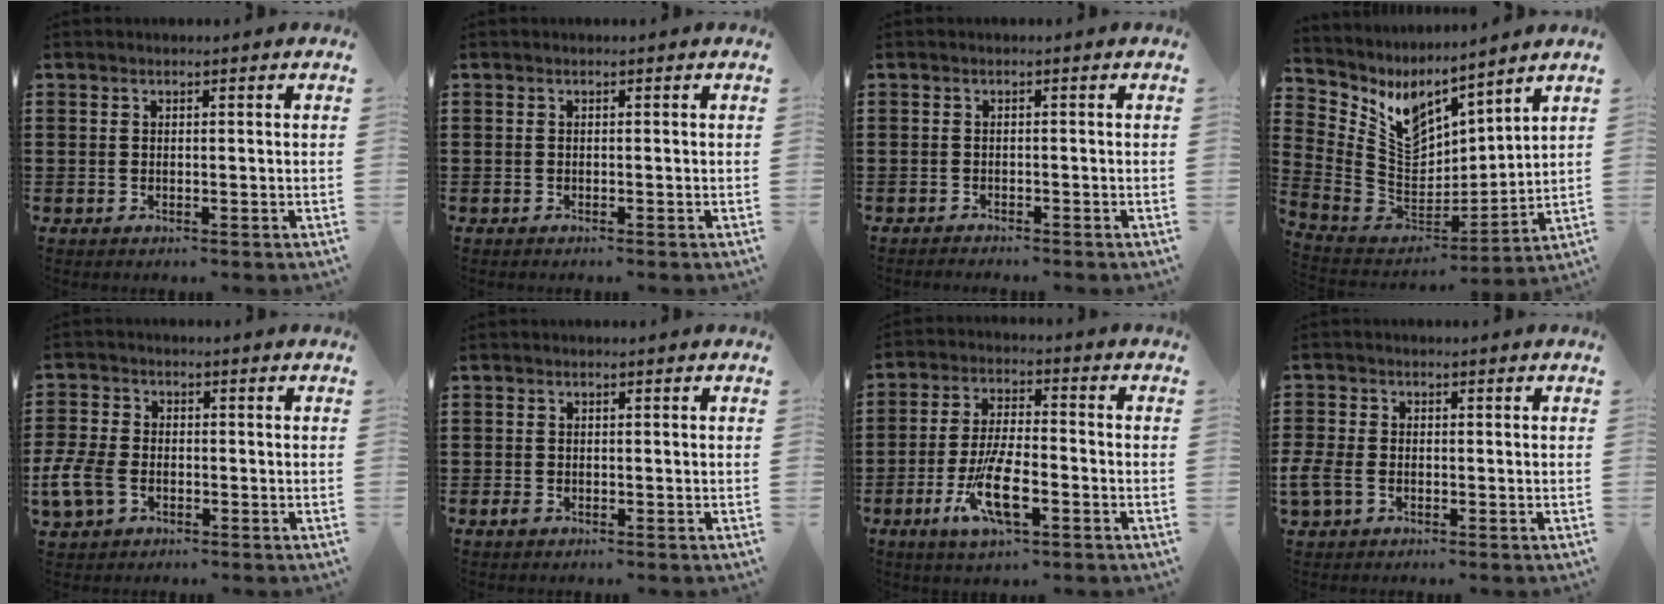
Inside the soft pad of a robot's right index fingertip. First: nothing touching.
{"total": 0.0}
{"total": 0.7, "force": [-0.7, -0.1, -0.1], "torque": [0.000, 0.002, -0.016]}
{"total": 7.3, "force": [4.8, 4.2, 3.6], "torque": [-0.104, -0.040, 0.089]}
{"total": 5.9, "force": [-2.3, 3.7, 3.9], "torque": [-0.117, -0.007, -0.051]}
{"total": 0.9, "force": [-0.4, 0.5, 0.5], "torque": [-0.011, -0.003, -0.008]}
{"total": 9.7, "force": [-3.8, 3.0, 8.4], "torque": [-0.187, -0.015, -0.072]}
{"total": 3.3, "force": [-1.5, 2.0, 2.1], "torque": [-0.066, -0.009, -0.033]}